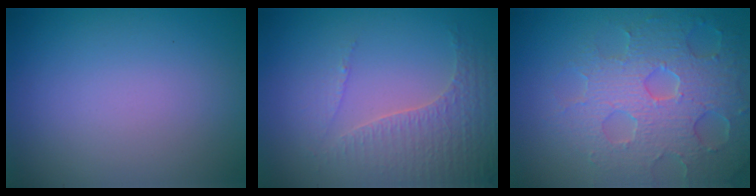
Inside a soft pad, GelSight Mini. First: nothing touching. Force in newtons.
{"total": 4.2, "press": 3.0, "slide": 2.8}
{"total": 6.5, "press": 5.3, "slide": 3.9}